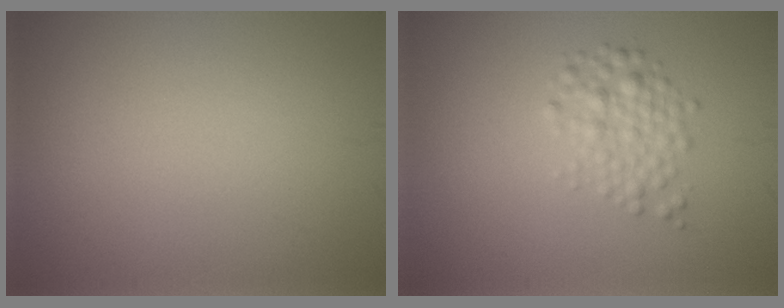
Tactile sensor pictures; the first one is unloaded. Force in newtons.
{"total": 2.6, "press": 2.6, "slide": 0.1}